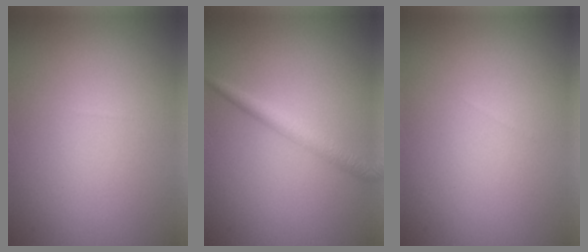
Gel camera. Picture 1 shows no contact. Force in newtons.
{"total": 2.2, "press": 2.1, "slide": 0.1}
{"total": 0.0}